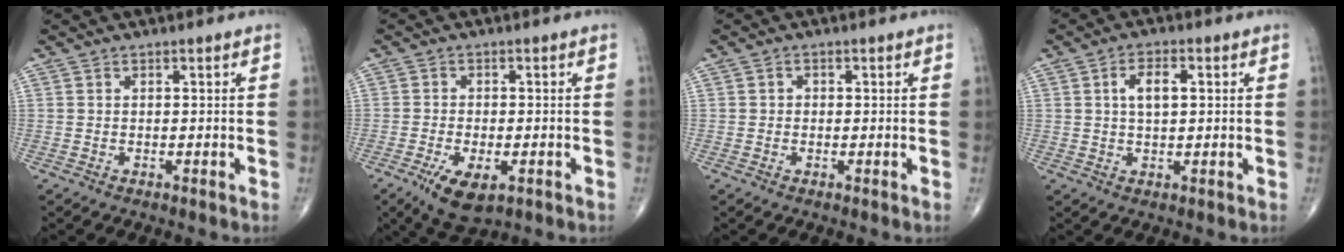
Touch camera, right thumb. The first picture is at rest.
{"total": 7.7, "force": [-3.4, 3.5, 5.9], "torque": [-0.103, -0.004, -0.052]}
{"total": 1.0, "force": [0.0, 0.9, 0.3], "torque": [0.001, 0.003, -0.004]}
{"total": 5.0, "force": [1.2, 2.3, 4.2], "torque": [-0.076, 0.004, 0.020]}